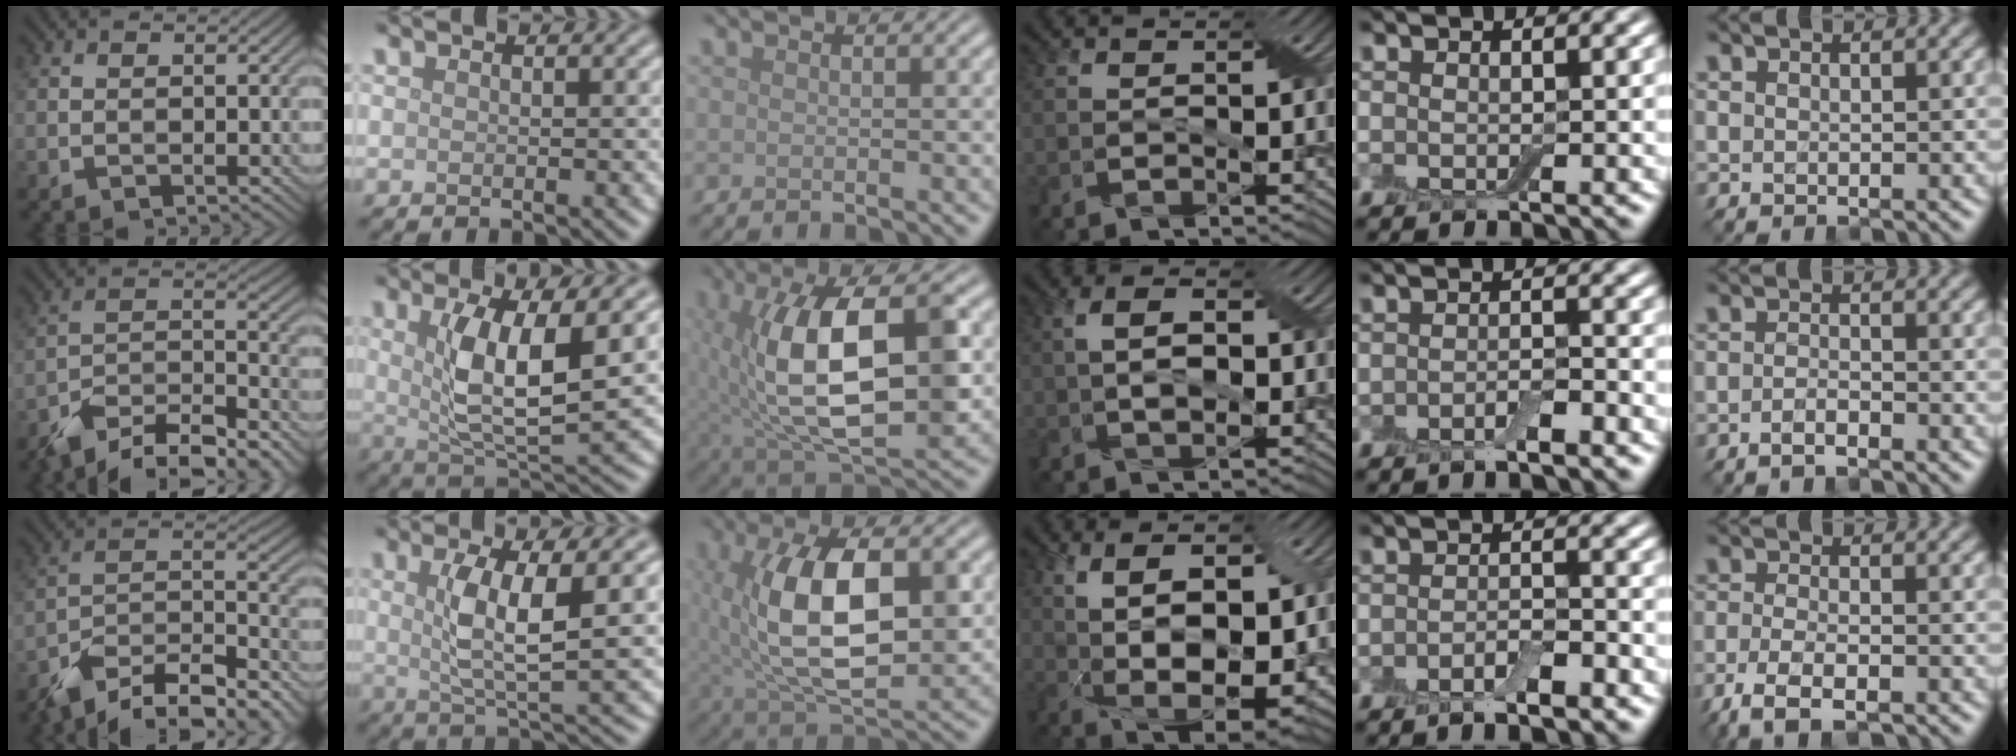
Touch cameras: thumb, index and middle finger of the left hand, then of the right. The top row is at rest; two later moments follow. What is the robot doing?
{"motion": "wrap", "object": "bandage"}